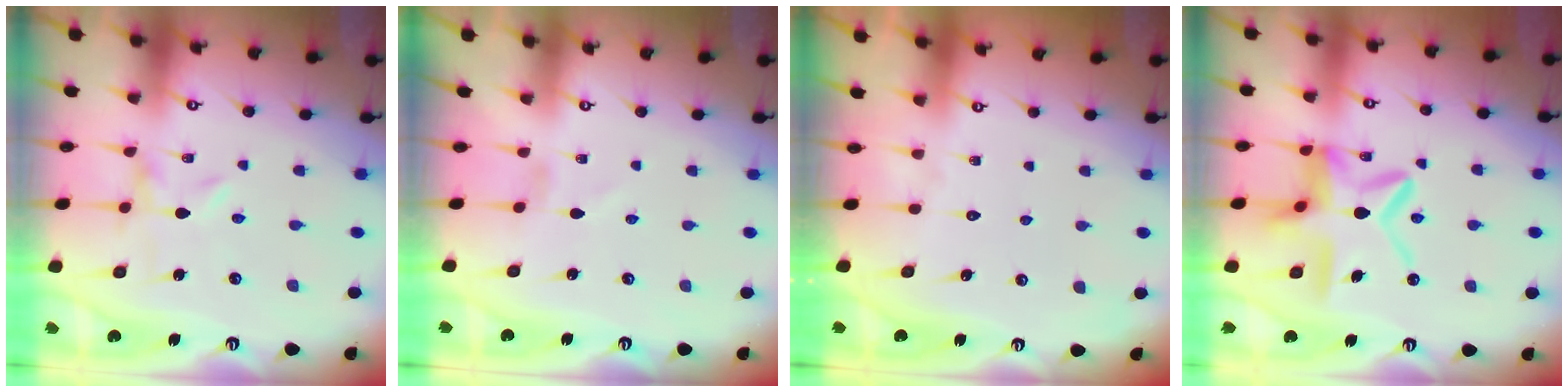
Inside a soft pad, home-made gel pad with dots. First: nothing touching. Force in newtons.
{"total": 0.8, "press": 0.8, "slide": 0.1}
{"total": 1.8, "press": 1.8, "slide": 0.2}
{"total": 13.7, "press": 13.6, "slide": 1.6}